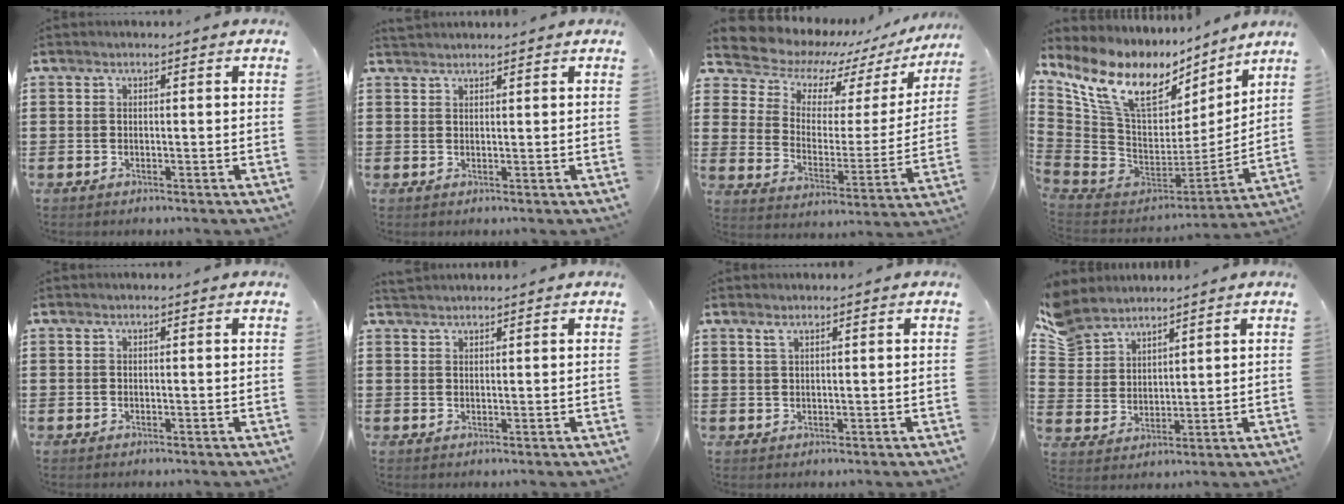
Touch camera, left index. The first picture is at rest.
{"total": 1.3, "force": [1.3, 0.2, 0.1], "torque": [-0.004, 0.000, 0.025]}
{"total": 8.2, "force": [7.6, 2.6, 1.5], "torque": [-0.070, -0.059, 0.131]}
{"total": 14.3, "force": [8.3, 7.2, 9.1], "torque": [-0.217, -0.042, 0.145]}
{"total": 0.0}
{"total": 1.5, "force": [1.5, 0.2, 0.1], "torque": [-0.005, 0.001, 0.030]}
{"total": 1.2, "force": [0.8, 0.3, 0.8], "torque": [-0.019, 0.002, 0.015]}
{"total": 5.9, "force": [5.2, 2.8, 0.5], "torque": [-0.039, -0.014, 0.100]}